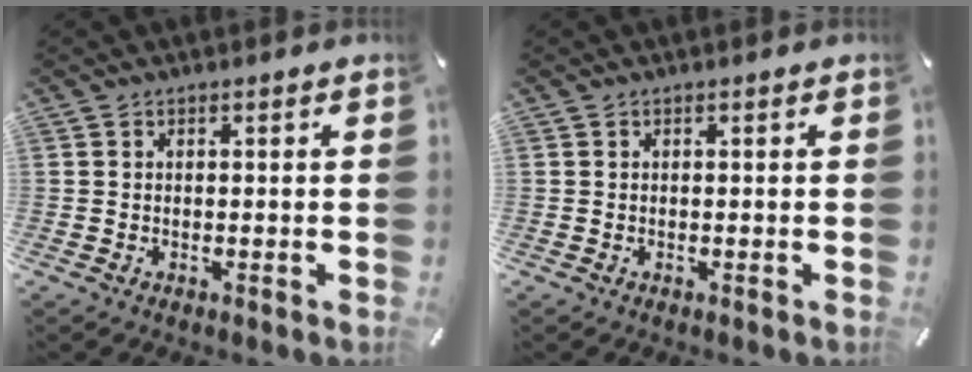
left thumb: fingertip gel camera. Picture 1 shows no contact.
{"total": 0.0}